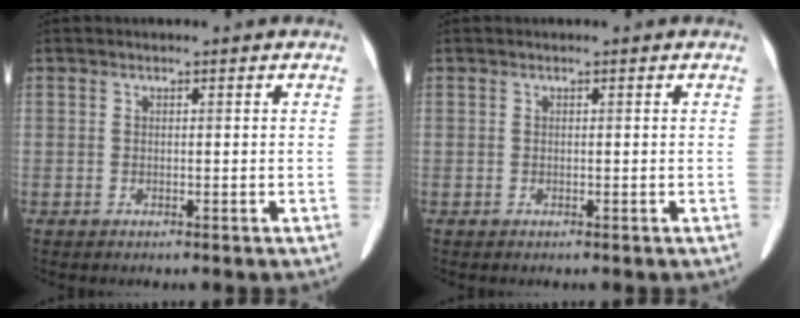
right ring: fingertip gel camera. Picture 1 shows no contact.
{"total": 0.0}